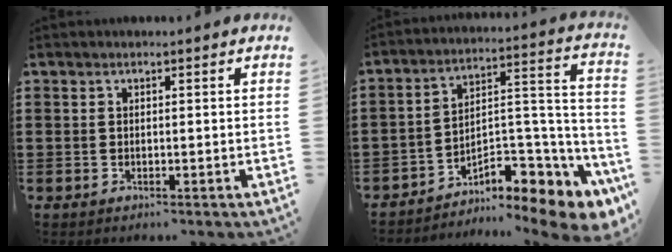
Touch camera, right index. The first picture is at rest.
{"total": 8.1, "force": [-6.0, 3.2, 4.5], "torque": [-0.066, -0.002, -0.110]}